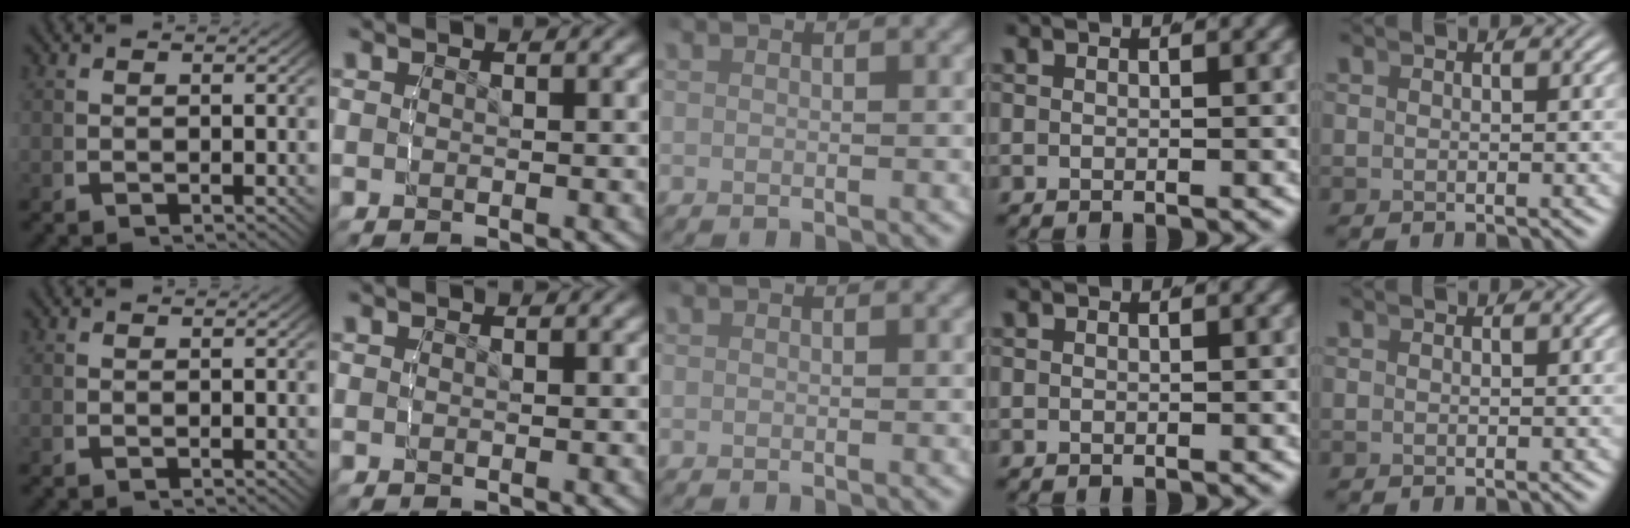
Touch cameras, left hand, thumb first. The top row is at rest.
{}